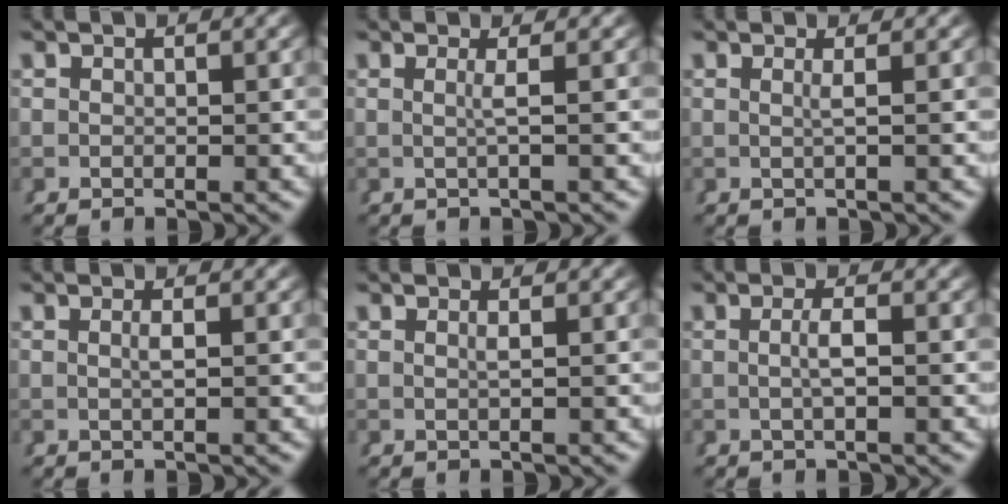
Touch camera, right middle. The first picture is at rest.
{"total": 1.4, "force": [0.0, -0.6, 1.3], "torque": [-0.024, -0.003, 0.000]}
{"total": 1.2, "force": [0.1, -0.4, 1.1], "torque": [-0.018, -0.002, 0.002]}
{"total": 1.0, "force": [-0.1, -0.2, 1.0], "torque": [-0.017, -0.004, -0.001]}
{"total": 0.8, "force": [0.1, -0.3, 0.8], "torque": [-0.014, -0.003, 0.003]}
{"total": 1.6, "force": [-0.6, -0.1, 1.5], "torque": [-0.032, -0.006, -0.008]}